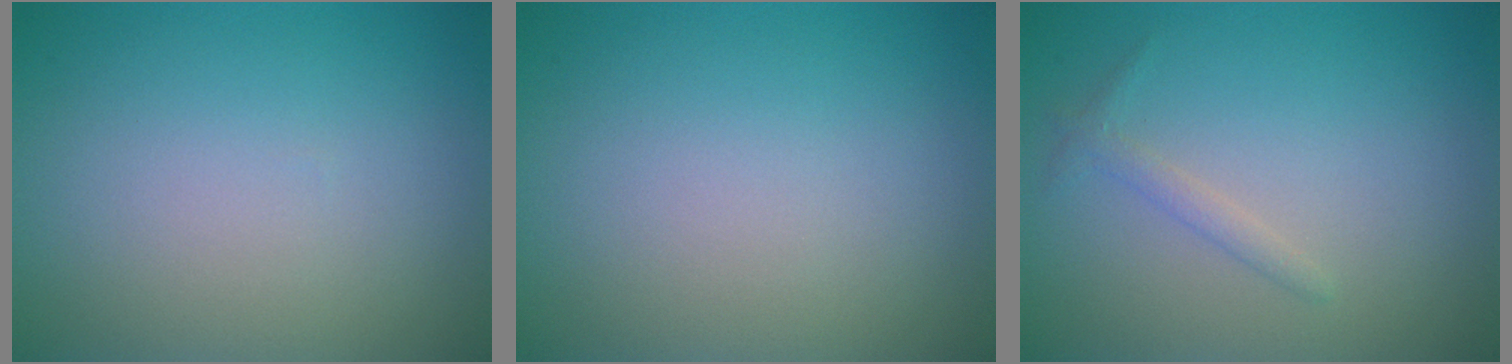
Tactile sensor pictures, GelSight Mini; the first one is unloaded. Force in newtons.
{"total": 0.0}
{"total": 1.1, "press": 1.1, "slide": 0.1}